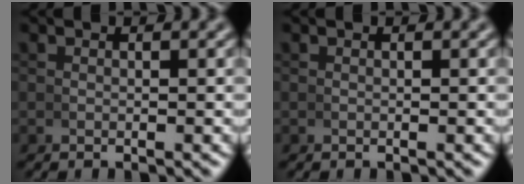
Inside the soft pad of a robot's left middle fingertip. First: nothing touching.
{"total": 0.0}